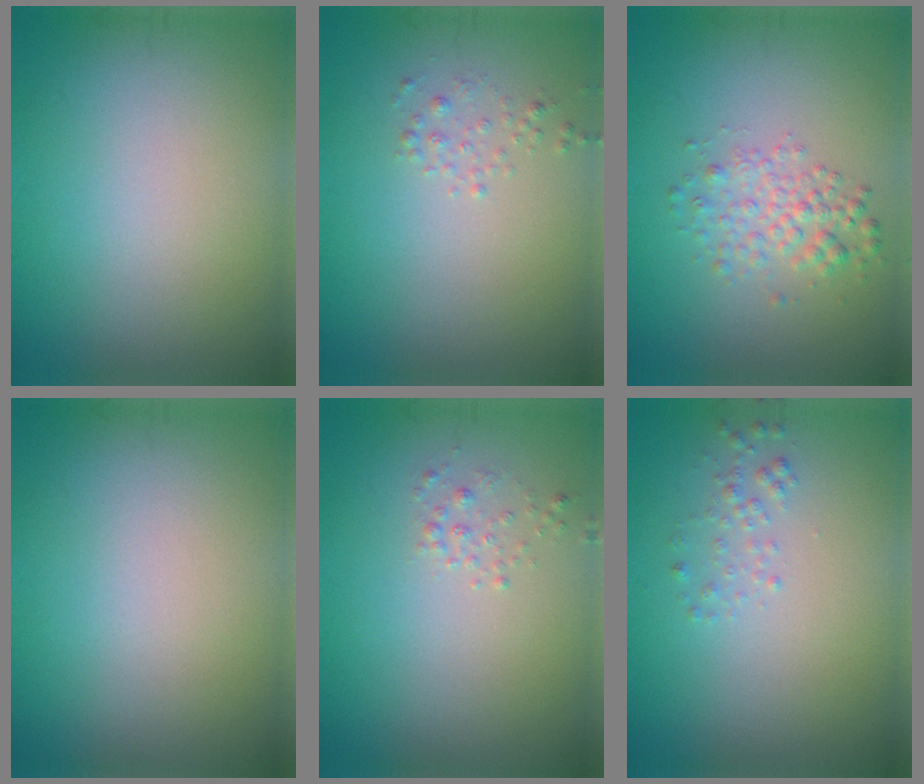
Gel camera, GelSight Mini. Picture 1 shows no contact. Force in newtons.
{"total": 0.9, "press": 0.9, "slide": 0.0}
{"total": 2.6, "press": 2.6, "slide": 0.1}
{"total": 0.0}
{"total": 1.0, "press": 1.0, "slide": 0.1}
{"total": 1.2, "press": 1.2, "slide": 0.1}